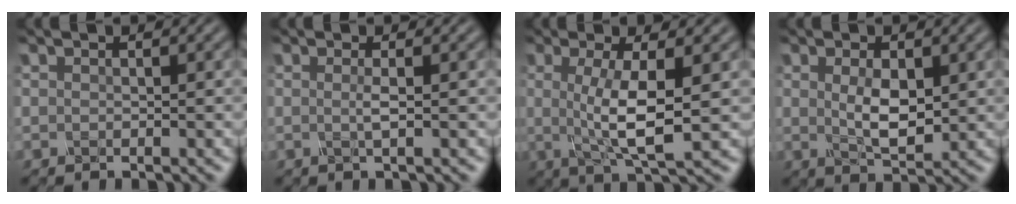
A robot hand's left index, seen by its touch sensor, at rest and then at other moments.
{"total": 1.3, "force": [0.0, 0.3, 1.3], "torque": [-0.023, 0.000, -0.004]}
{"total": 5.9, "force": [0.2, 1.3, 5.8], "torque": [-0.108, -0.004, 0.005]}
{"total": 3.6, "force": [0.5, 1.7, 3.2], "torque": [-0.065, -0.005, 0.015]}